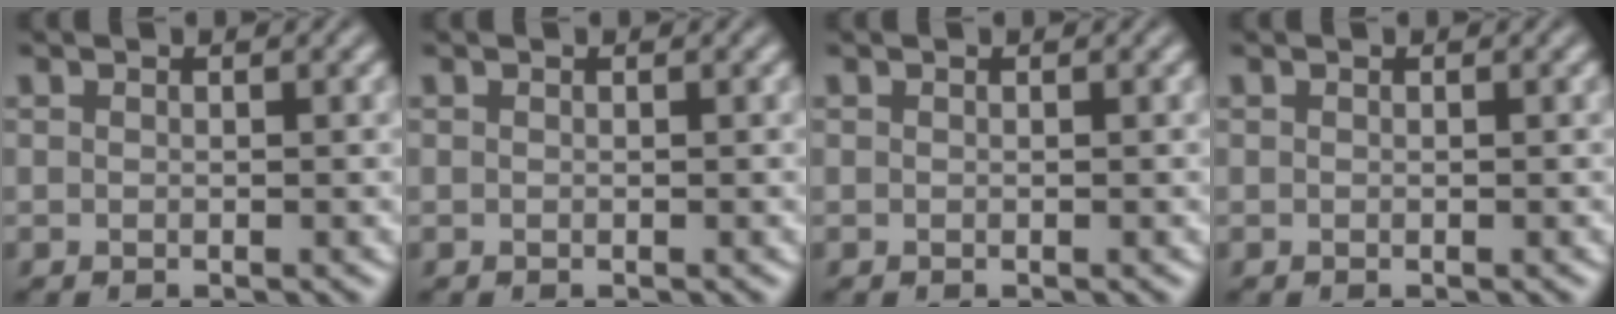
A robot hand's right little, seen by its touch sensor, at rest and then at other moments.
{"total": 0.0}
{"total": 0.0}
{"total": 0.0}